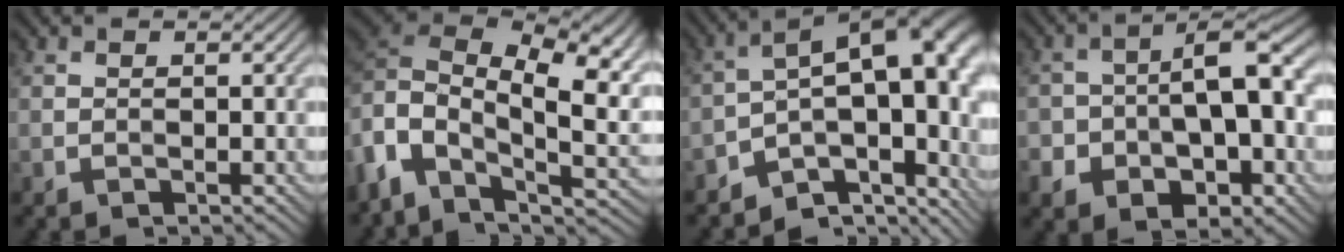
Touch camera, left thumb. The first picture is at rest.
{"total": 16.6, "force": [0.9, 10.2, 13.2], "torque": [-0.299, -0.010, 0.032]}
{"total": 14.4, "force": [-5.0, 7.2, 11.4], "torque": [-0.150, 0.005, -0.067]}
{"total": 11.9, "force": [-3.1, 7.2, 8.9], "torque": [-0.128, -0.015, -0.047]}